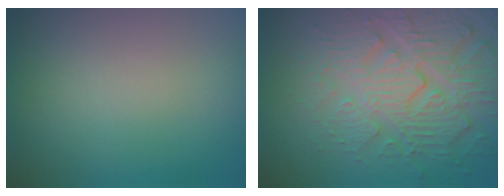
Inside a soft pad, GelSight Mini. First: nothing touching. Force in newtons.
{"total": 6.1, "press": 5.3, "slide": 3.0}